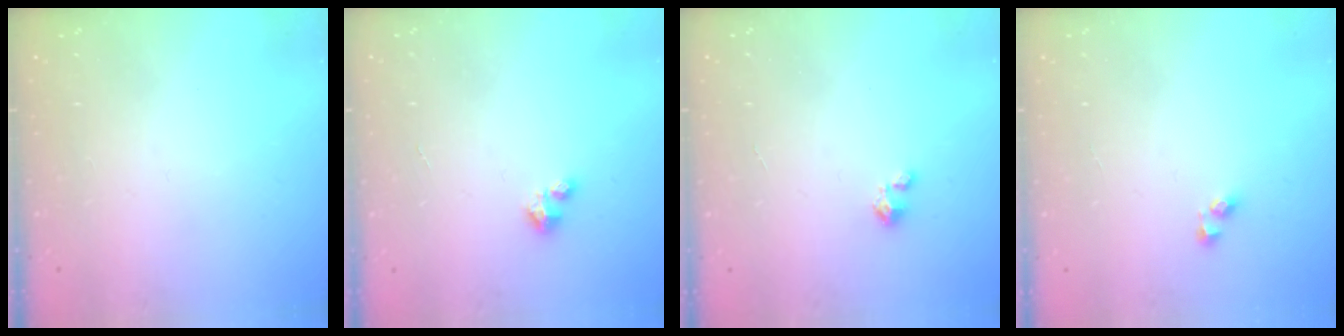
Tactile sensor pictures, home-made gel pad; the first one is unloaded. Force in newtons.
{"total": 2.0, "press": 2.0, "slide": 0.3}
{"total": 3.1, "press": 3.1, "slide": 0.3}
{"total": 3.9, "press": 3.9, "slide": 0.4}